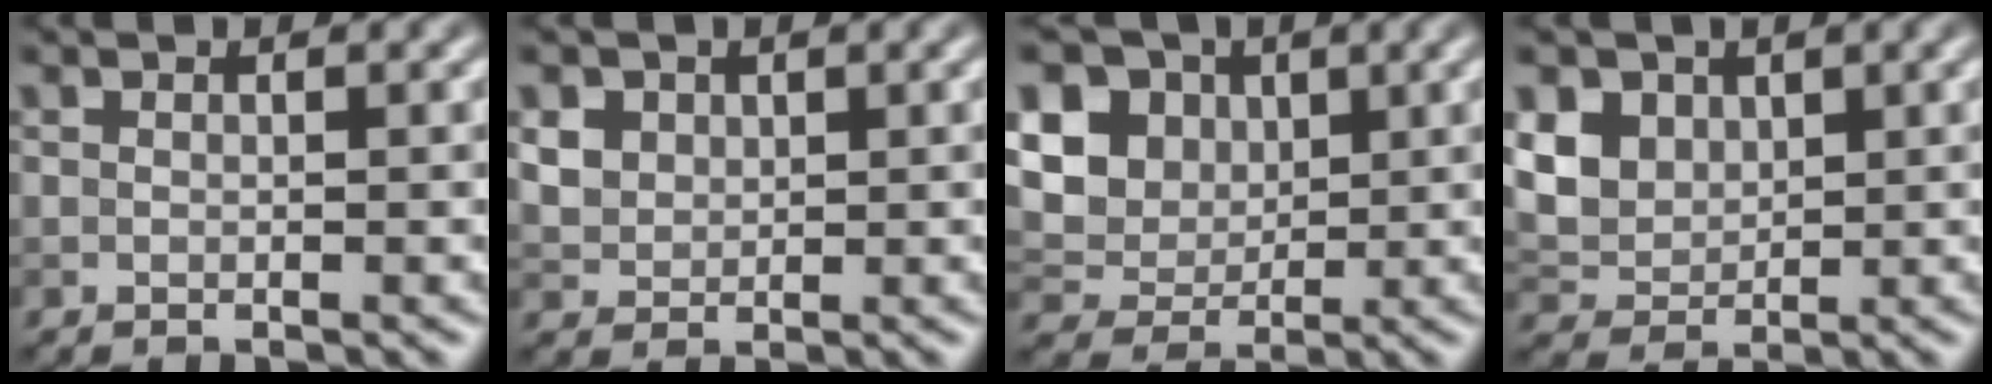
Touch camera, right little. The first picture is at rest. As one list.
[{"total": 3.3, "force": [1.5, 2.6, 1.5], "torque": [-0.049, 0.003, 0.042]}, {"total": 10.4, "force": [3.8, 8.3, 5.0], "torque": [-0.121, 0.022, 0.066]}, {"total": 5.3, "force": [2.1, 4.0, 2.8], "torque": [-0.084, 0.007, 0.046]}]